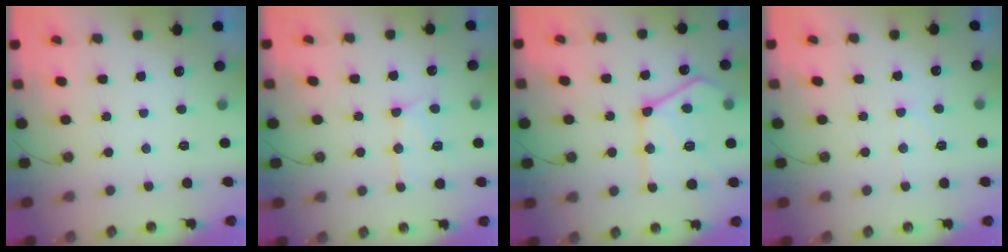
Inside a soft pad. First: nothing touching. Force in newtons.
{"total": 13.0, "press": 12.9, "slide": 1.1}
{"total": 19.4, "press": 19.3, "slide": 1.7}
{"total": 7.4, "press": 7.4, "slide": 0.8}